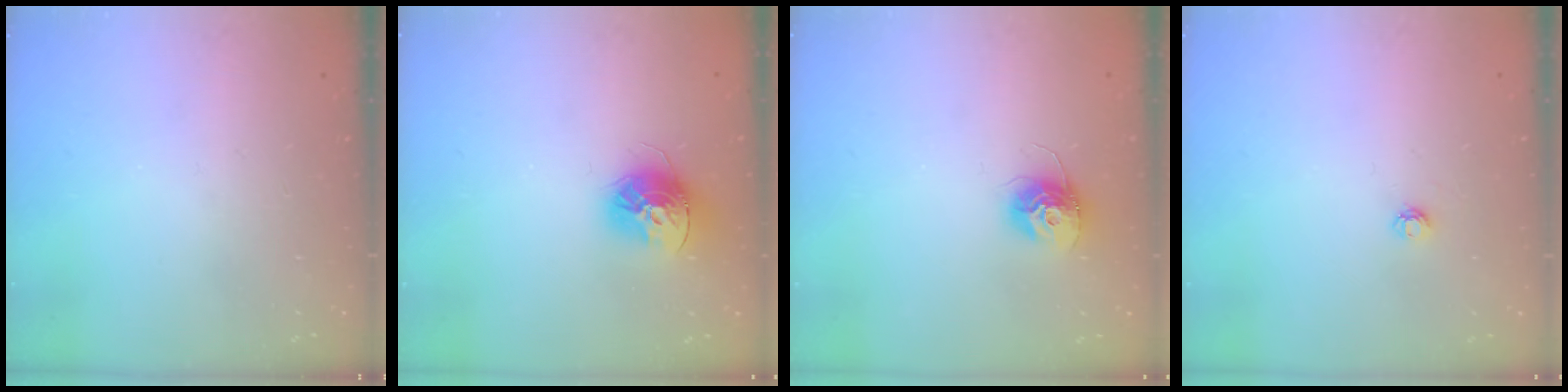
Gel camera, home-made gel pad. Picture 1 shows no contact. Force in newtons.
{"total": 13.6, "press": 13.6, "slide": 1.3}
{"total": 11.2, "press": 11.2, "slide": 0.7}
{"total": 3.9, "press": 3.8, "slide": 0.5}